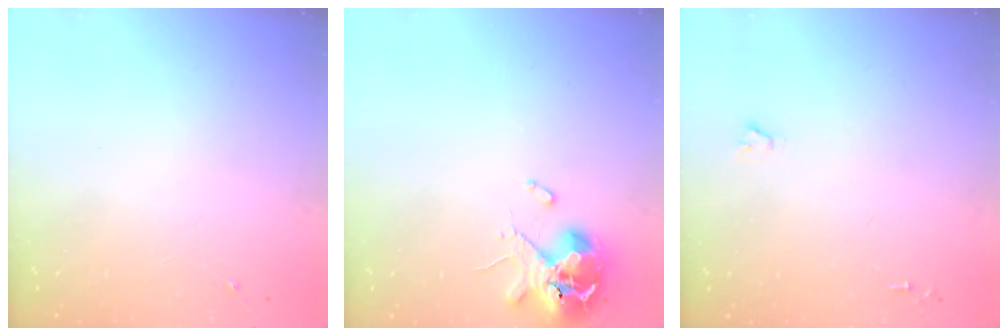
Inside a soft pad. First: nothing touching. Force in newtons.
{"total": 10.7, "press": 10.6, "slide": 1.4}
{"total": 1.6, "press": 1.6, "slide": 0.1}